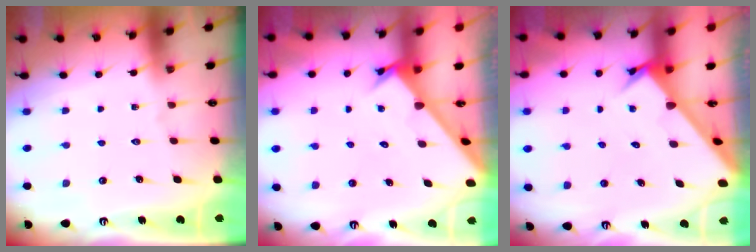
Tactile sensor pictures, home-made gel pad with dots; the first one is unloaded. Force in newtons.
{"total": 2.5, "press": 2.5, "slide": 0.2}
{"total": 2.8, "press": 2.8, "slide": 0.3}